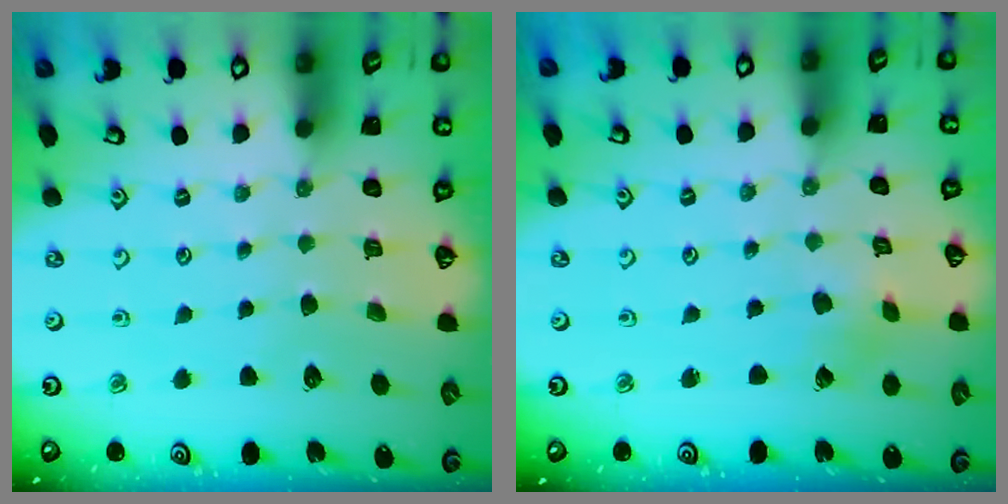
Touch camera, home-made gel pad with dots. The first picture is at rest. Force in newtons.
{"total": 0.7, "press": 0.7, "slide": 0.1}